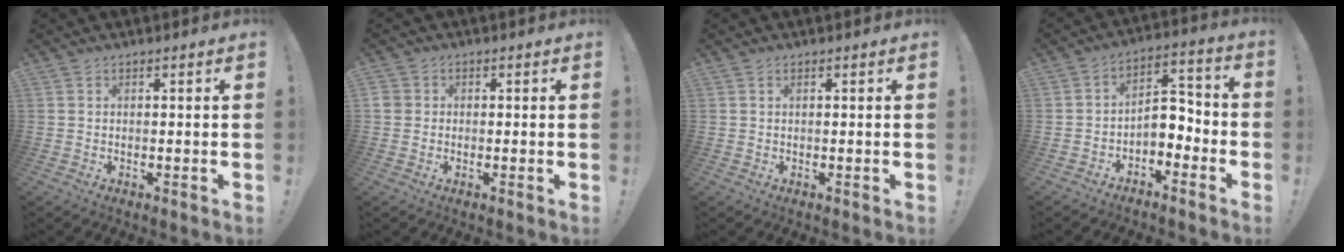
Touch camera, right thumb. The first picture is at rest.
{"total": 2.5, "force": [-0.2, 2.4, 0.8], "torque": [-0.019, 0.011, -0.001]}
{"total": 0.6, "force": [0.3, 0.1, 0.5], "torque": [-0.013, 0.003, 0.006]}
{"total": 6.7, "force": [-3.1, 5.1, 3.1], "torque": [-0.043, 0.019, -0.050]}